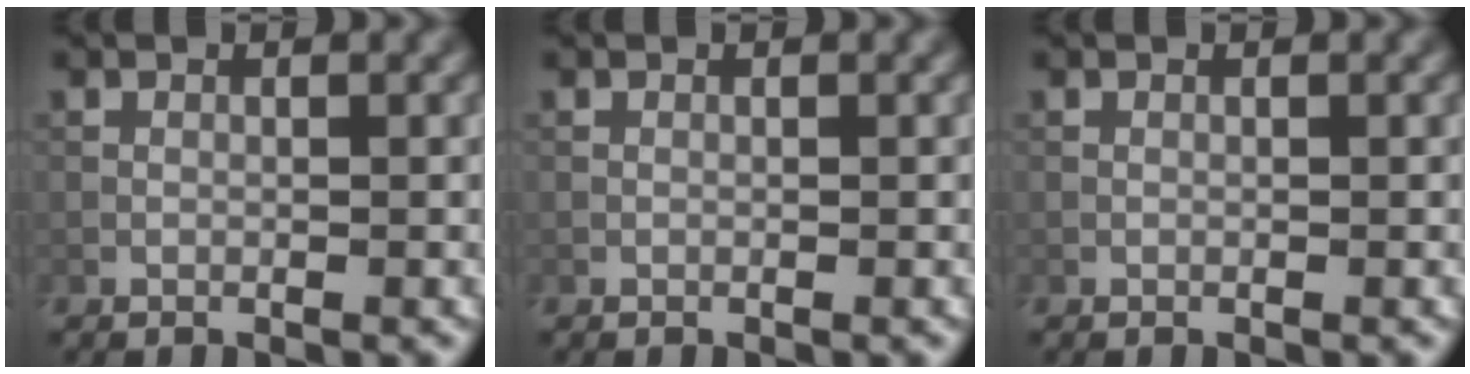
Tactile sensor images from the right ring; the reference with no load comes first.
{"total": 0.0}
{"total": 0.0}